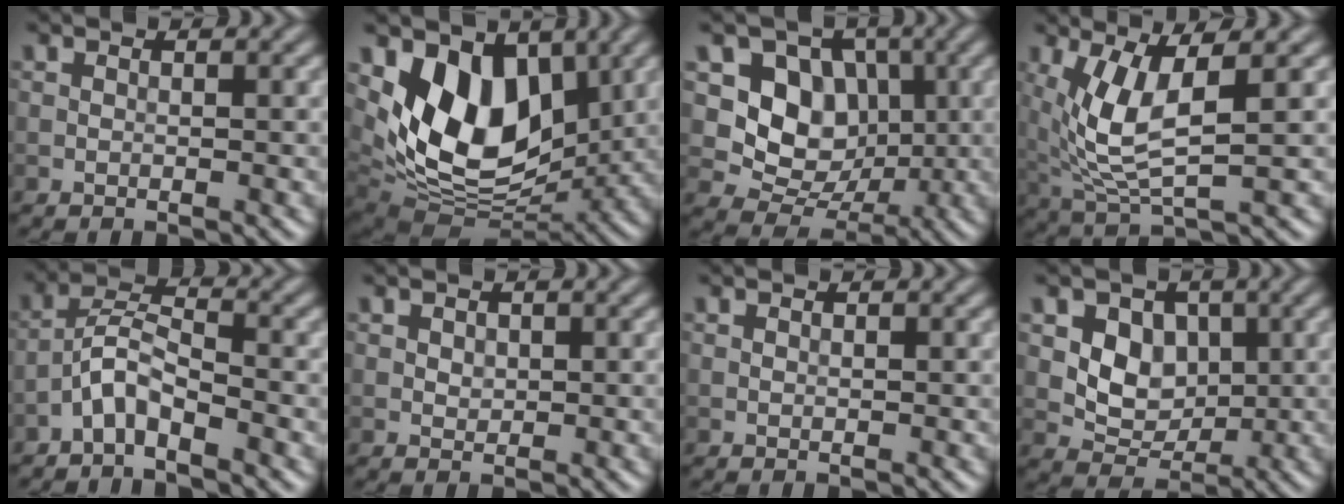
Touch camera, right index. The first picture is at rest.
{"total": 10.2, "force": [2.9, 6.3, 7.5], "torque": [-0.130, -0.021, 0.050]}
{"total": 6.8, "force": [0.9, 5.7, 3.6], "torque": [-0.048, -0.009, 0.005]}
{"total": 6.4, "force": [1.4, 2.2, 5.9], "torque": [-0.140, -0.014, 0.036]}
{"total": 3.2, "force": [-2.3, 0.8, 2.1], "torque": [-0.042, 0.014, -0.053]}
{"total": 0.8, "force": [0.3, 0.7, 0.4], "torque": [-0.006, -0.003, 0.007]}
{"total": 0.0}
{"total": 4.4, "force": [0.7, 3.5, 2.6], "torque": [-0.043, -0.005, 0.009]}